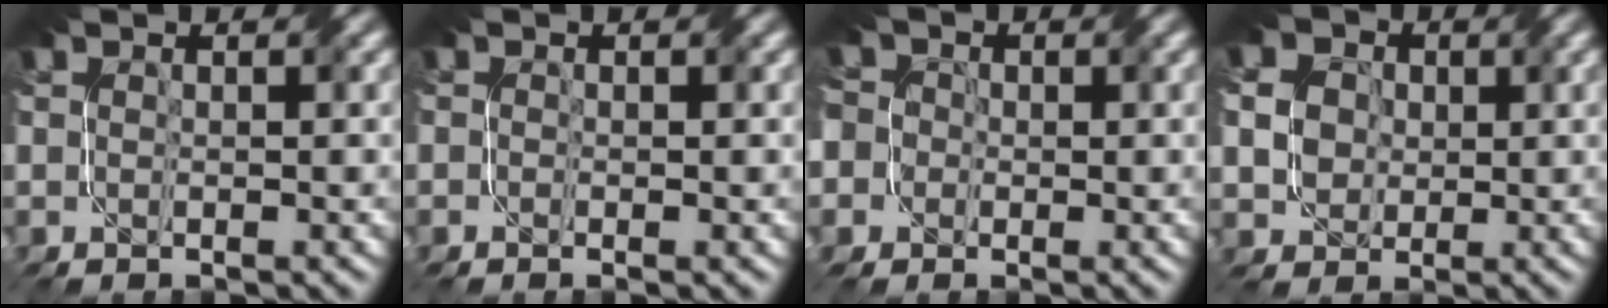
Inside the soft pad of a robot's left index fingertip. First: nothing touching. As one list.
[{"total": 0.8, "force": [-0.3, 0.3, 0.7], "torque": [-0.013, -0.003, -0.007]}, {"total": 5.6, "force": [-2.3, 4.8, 1.8], "torque": [-0.043, 0.014, -0.053]}, {"total": 5.0, "force": [1.5, 4.5, 1.6], "torque": [-0.044, 0.028, 0.017]}]